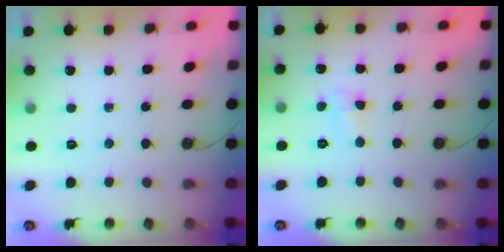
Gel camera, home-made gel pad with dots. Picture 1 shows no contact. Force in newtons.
{"total": 5.1, "press": 5.1, "slide": 0.7}